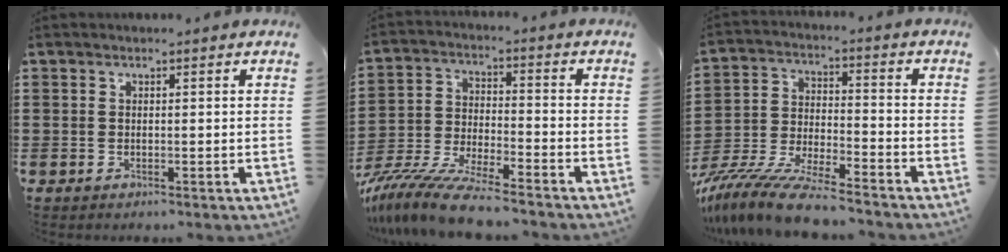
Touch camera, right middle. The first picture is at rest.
{"total": 9.2, "force": [-8.3, 0.3, 3.9], "torque": [-0.077, 0.008, -0.164]}
{"total": 9.4, "force": [-8.7, 0.2, 3.6], "torque": [-0.070, 0.008, -0.173]}